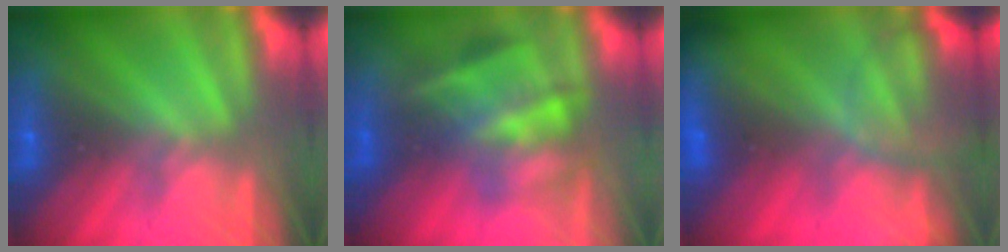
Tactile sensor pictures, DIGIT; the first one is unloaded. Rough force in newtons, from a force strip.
{"total": 4.8}
{"total": 6.7}